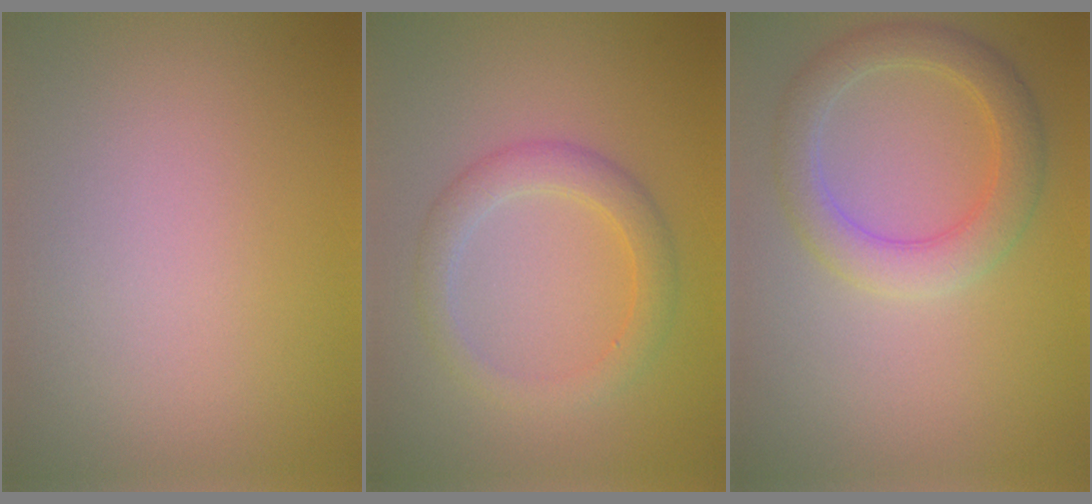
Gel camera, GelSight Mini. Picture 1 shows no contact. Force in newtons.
{"total": 2.9, "press": 2.9, "slide": 0.1}
{"total": 4.1, "press": 4.1, "slide": 0.1}